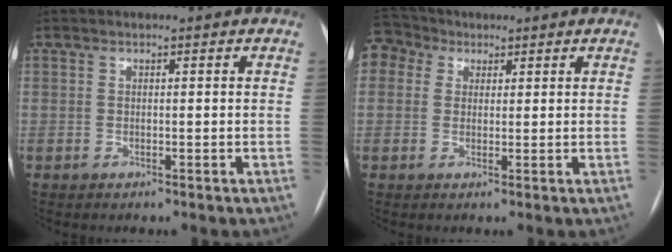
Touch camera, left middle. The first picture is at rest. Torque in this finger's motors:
{"motor_torque": [1.82, -0.32, 1.05, 0.21]}